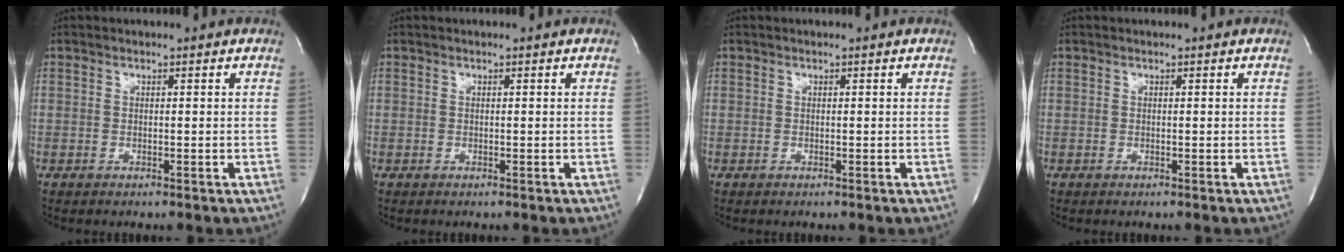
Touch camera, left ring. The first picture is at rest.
{"total": 0.0}
{"total": 0.0}
{"total": 0.0}